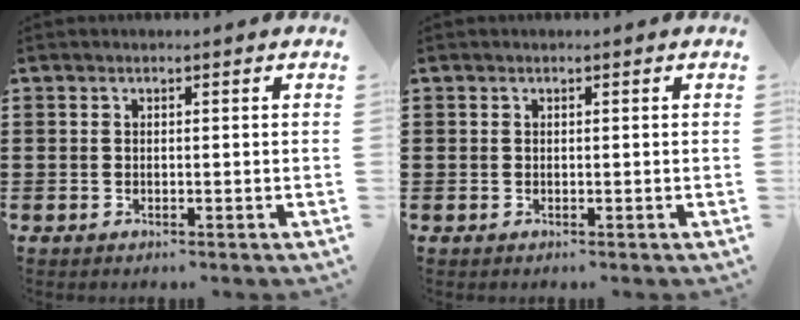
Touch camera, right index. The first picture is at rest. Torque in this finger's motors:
{"motor_torque": [-0.74, 0.69, -0.32, -0.10]}